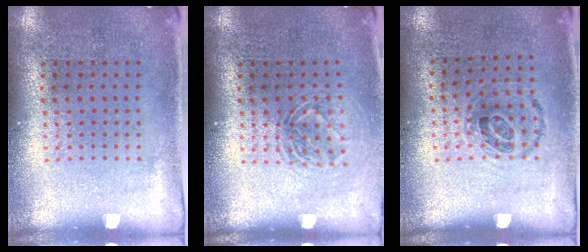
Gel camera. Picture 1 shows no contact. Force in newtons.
{"total": 1.5, "press": 1.2, "slide": 0.9}
{"total": 0.9, "press": 0.7, "slide": 0.6}